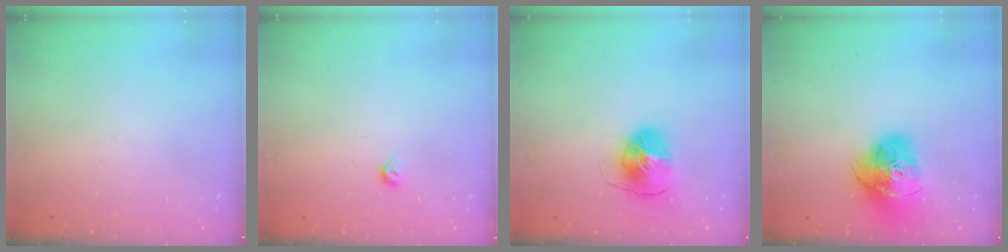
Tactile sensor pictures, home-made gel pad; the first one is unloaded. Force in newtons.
{"total": 2.8, "press": 2.7, "slide": 0.8}
{"total": 8.2, "press": 8.1, "slide": 1.3}
{"total": 18.4, "press": 18.3, "slide": 2.1}